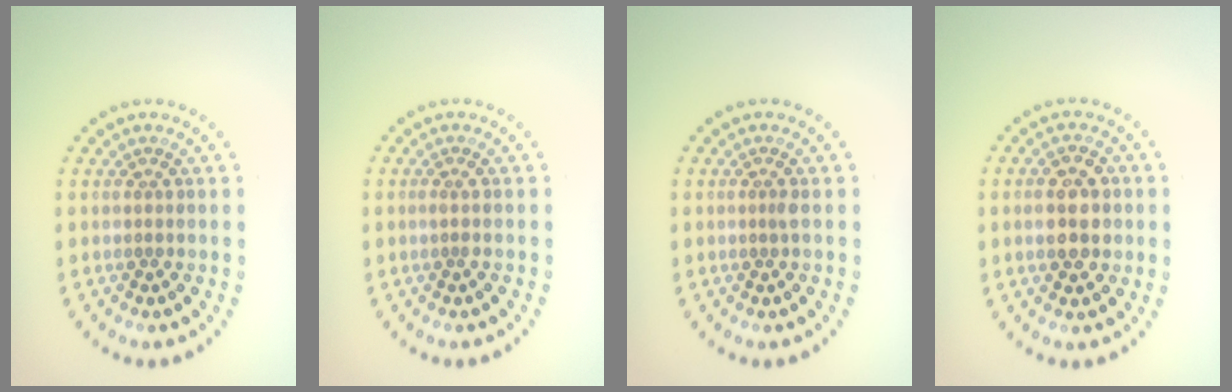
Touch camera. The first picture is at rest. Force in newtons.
{"total": 0.5, "press": 0.3, "slide": 0.5}
{"total": 0.6, "press": 0.4, "slide": 0.5}
{"total": 3.8, "press": 3.8, "slide": 0.1}